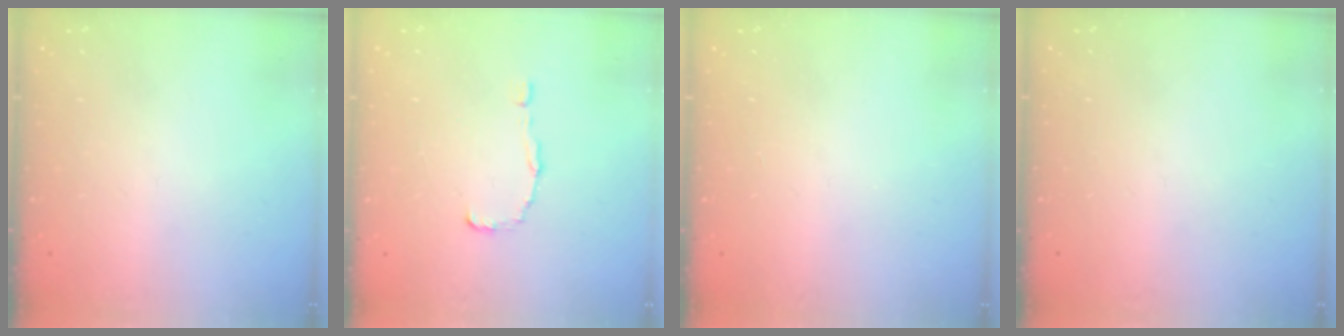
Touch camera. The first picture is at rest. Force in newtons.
{"total": 0.7, "press": 0.7, "slide": 0.0}
{"total": 1.6, "press": 1.5, "slide": 0.3}
{"total": 0.0}